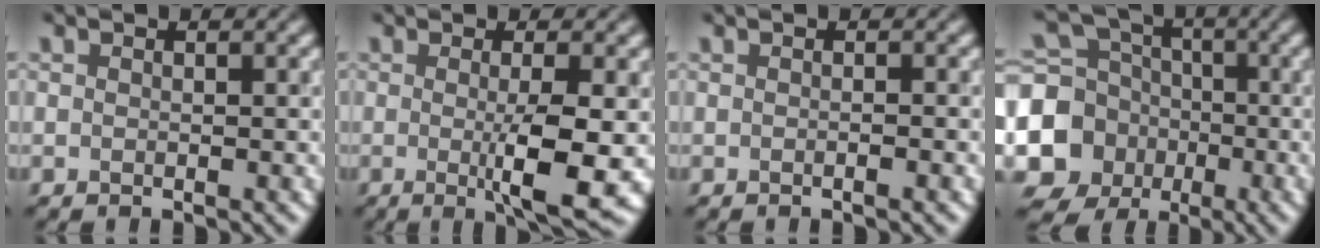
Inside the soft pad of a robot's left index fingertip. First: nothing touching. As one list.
[{"total": 5.4, "force": [-0.7, 0.8, 5.3], "torque": [-0.085, -0.012, -0.008]}, {"total": 0.9, "force": [-0.3, 0.2, 0.9], "torque": [-0.010, -0.003, -0.010]}, {"total": 11.2, "force": [-2.9, 10.2, 3.7], "torque": [-0.105, -0.030, -0.078]}]